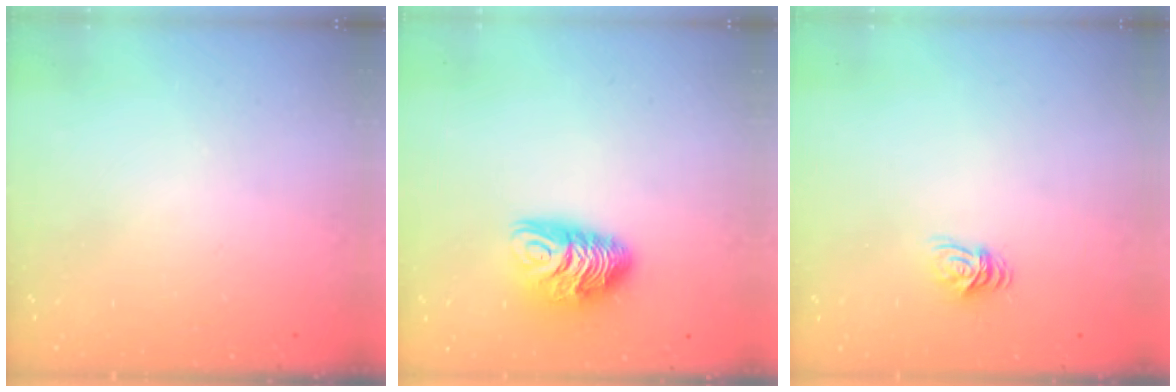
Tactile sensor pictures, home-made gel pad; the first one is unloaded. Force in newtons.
{"total": 9.4, "press": 9.4, "slide": 0.5}
{"total": 5.5, "press": 5.4, "slide": 0.6}